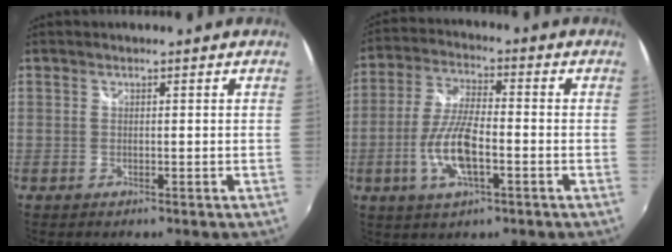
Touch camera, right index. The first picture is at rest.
{"total": 10.8, "force": [-3.3, 3.4, 9.7], "torque": [-0.201, -0.003, -0.066]}